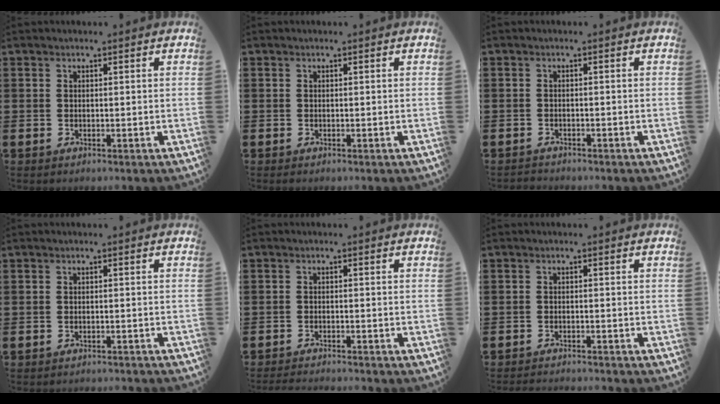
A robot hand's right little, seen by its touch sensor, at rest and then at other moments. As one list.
[{"total": 0.0}, {"total": 0.8, "force": [-0.8, 0.1, -0.1], "torque": [-0.001, 0.001, -0.017]}, {"total": 0.9, "force": [-0.9, -0.1, 0.0], "torque": [-0.001, 0.000, -0.018]}, {"total": 1.3, "force": [-1.3, -0.1, 0.1], "torque": [-0.003, 0.002, -0.026]}, {"total": 1.2, "force": [-1.2, -0.1, 0.0], "torque": [-0.002, 0.001, -0.024]}]